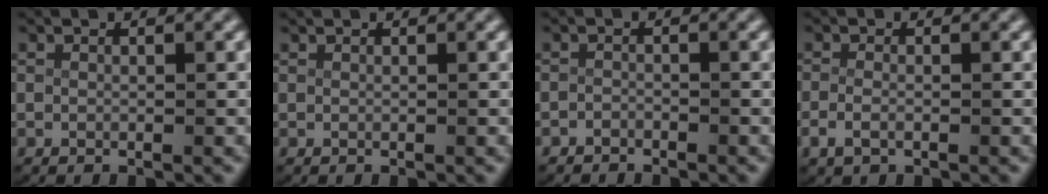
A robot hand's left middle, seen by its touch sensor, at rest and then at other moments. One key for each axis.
{"total": 0.0}
{"total": 1.6, "fx": -1.5, "fy": 0.4, "fz": -0.2, "tx": -0.004, "ty": -0.016, "tz": -0.021}
{"total": 2.0, "fx": -1.3, "fy": 1.1, "fz": 1.2, "tx": -0.044, "ty": -0.015, "tz": -0.015}